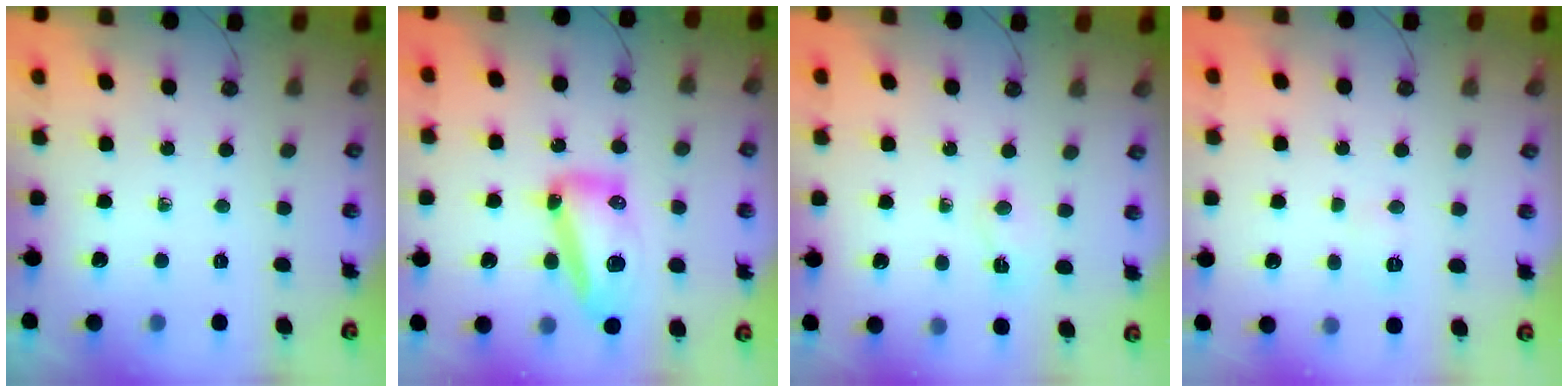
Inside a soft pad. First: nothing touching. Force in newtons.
{"total": 13.6, "press": 13.6, "slide": 1.3}
{"total": 2.7, "press": 2.7, "slide": 0.5}
{"total": 3.7, "press": 3.6, "slide": 1.0}